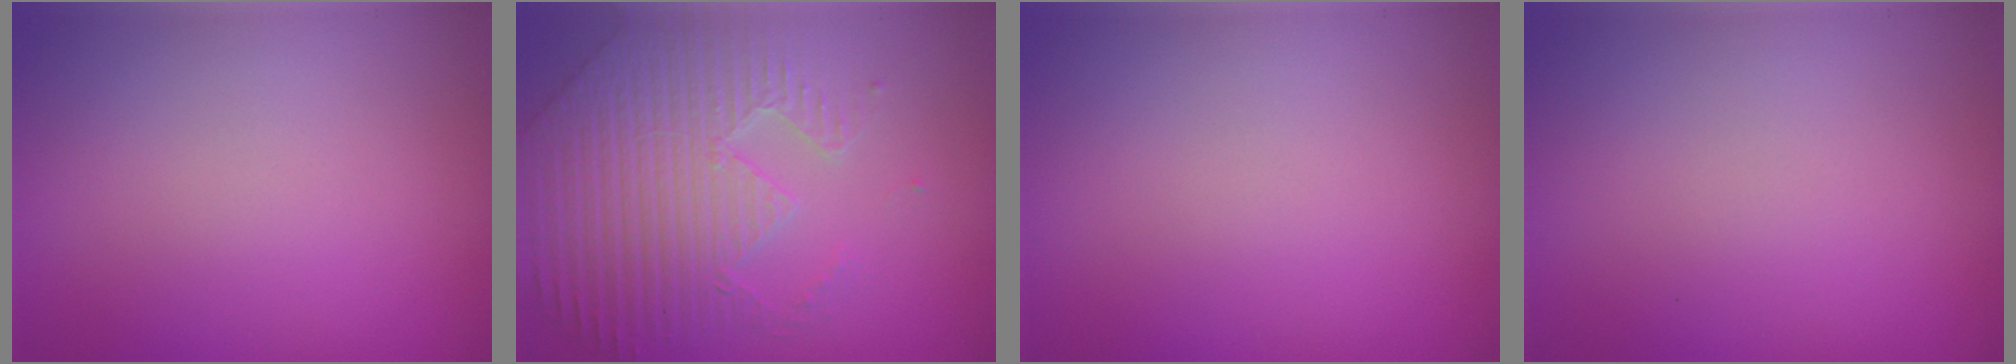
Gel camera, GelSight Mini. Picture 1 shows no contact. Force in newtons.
{"total": 6.6, "press": 5.3, "slide": 4.0}
{"total": 0.0}
{"total": 0.0}